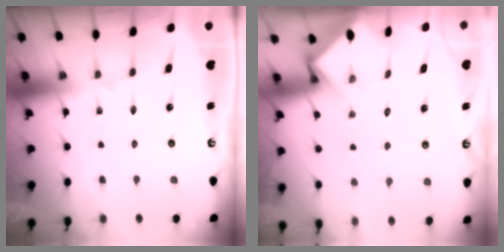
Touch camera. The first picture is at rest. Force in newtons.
{"total": 3.6, "press": 3.6, "slide": 0.3}